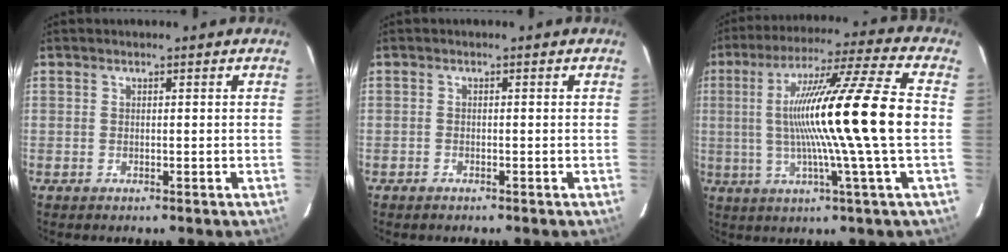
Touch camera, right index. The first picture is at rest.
{"total": 1.1, "force": [-0.7, 0.7, 0.5], "torque": [-0.015, 0.001, -0.011]}
{"total": 20.0, "force": [-0.2, -1.7, 20.0], "torque": [-0.344, 0.006, -0.018]}